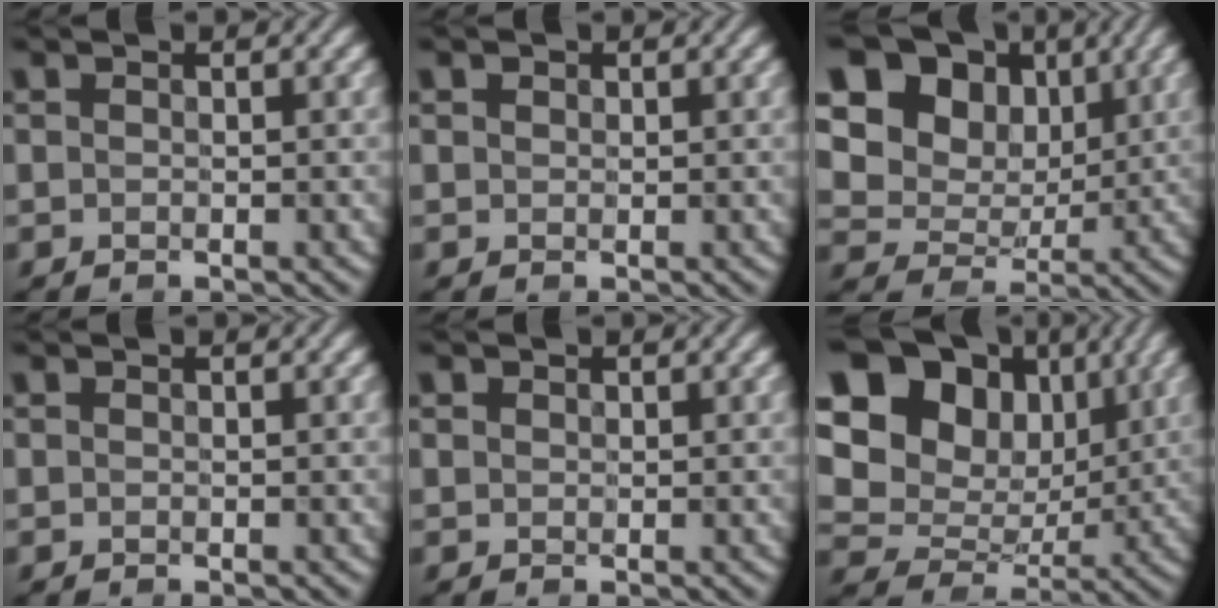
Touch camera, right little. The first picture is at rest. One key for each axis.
{"total": 0.8, "fx": 0.4, "fy": 0.6, "fz": 0.3, "tx": -0.006, "ty": -0.001, "tz": 0.010}
{"total": 15.9, "fx": 6.4, "fy": 12.0, "fz": 8.1, "tx": -0.175, "ty": 0.027, "tz": 0.125}
{"total": 0.0}
{"total": 0.7, "fx": 0.4, "fy": 0.5, "fz": 0.1, "tx": -0.004, "ty": 0.001, "tz": 0.010}
{"total": 17.5, "fx": 6.1, "fy": 13.3, "fz": 9.5, "tx": -0.204, "ty": 0.044, "tz": 0.108}